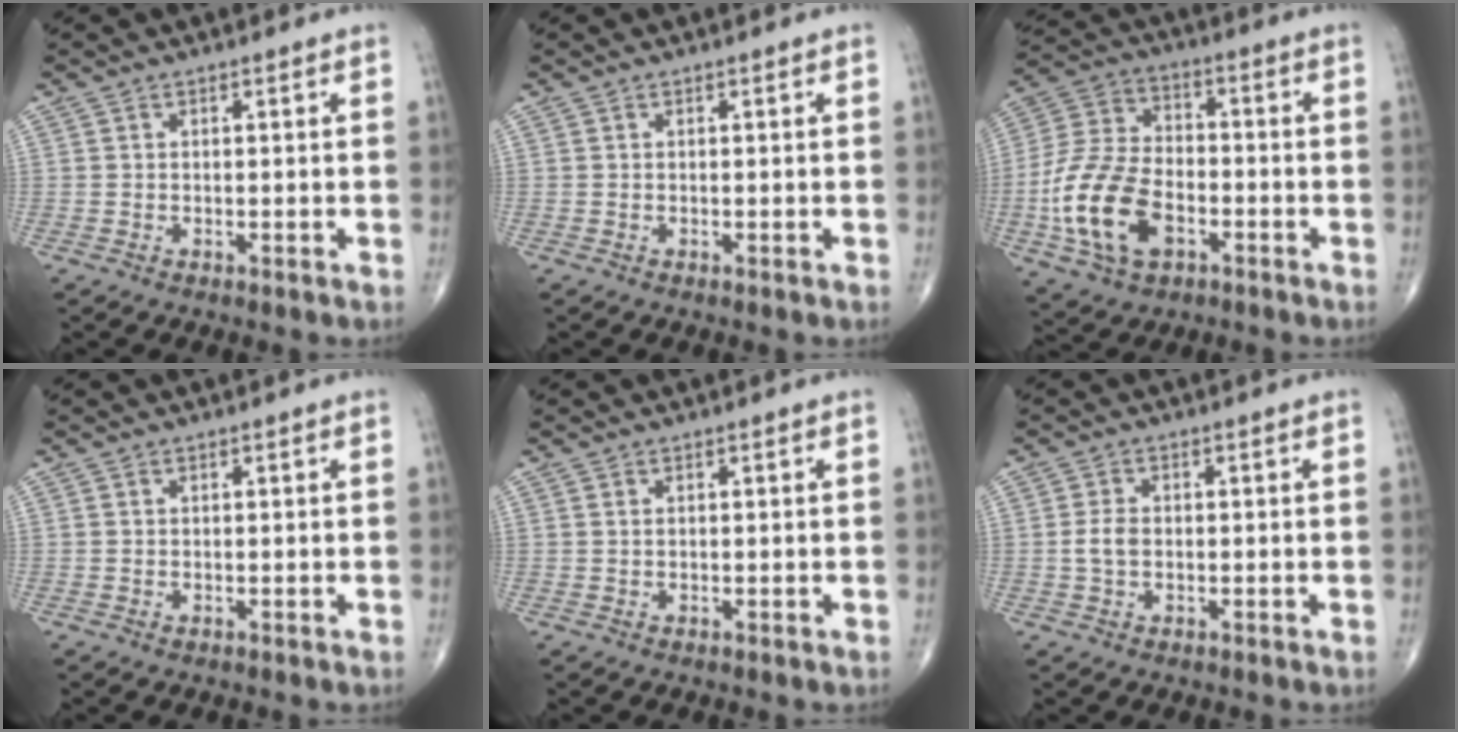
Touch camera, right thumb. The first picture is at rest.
{"total": 0.0}
{"total": 16.8, "force": [-5.1, 10.4, 12.2], "torque": [-0.235, 0.022, -0.099]}
{"total": 0.0}
{"total": 0.6, "force": [0.2, 0.3, 0.4], "torque": [-0.010, 0.003, 0.005]}
{"total": 2.9, "force": [-0.2, 1.9, 2.2], "torque": [-0.047, 0.005, -0.006]}